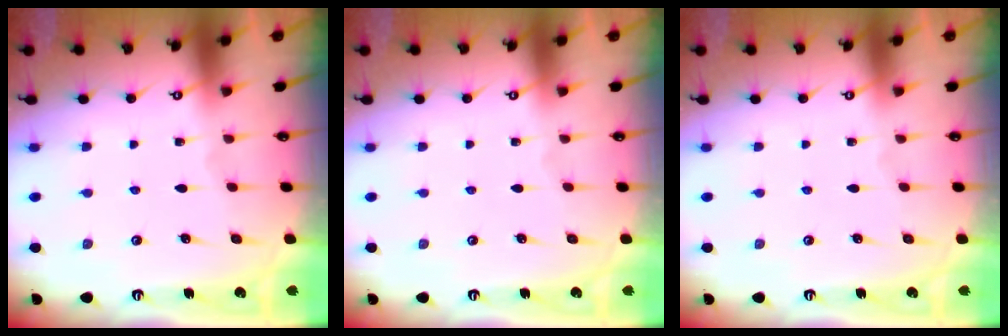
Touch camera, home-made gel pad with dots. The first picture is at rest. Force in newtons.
{"total": 0.0}
{"total": 0.0}